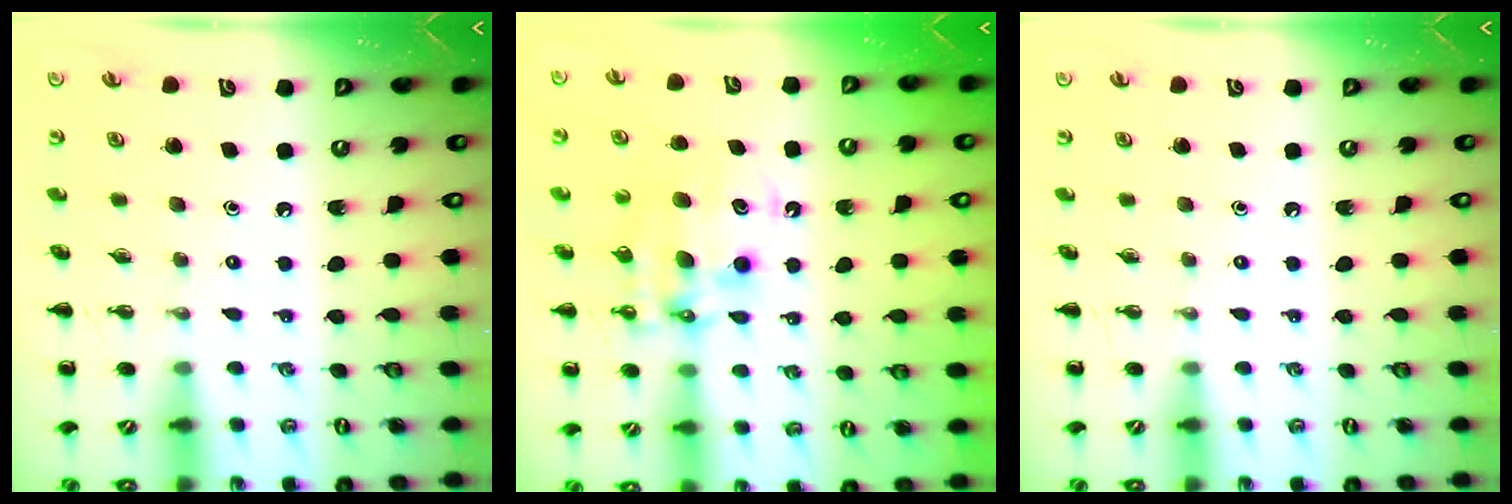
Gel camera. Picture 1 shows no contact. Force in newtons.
{"total": 10.9, "press": 10.6, "slide": 2.7}
{"total": 0.0}